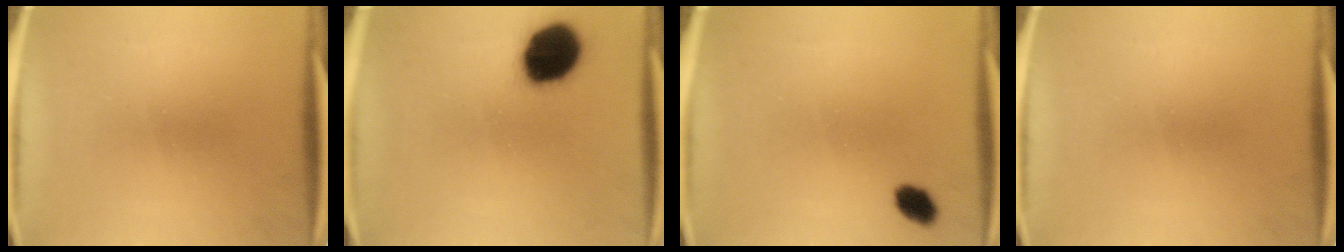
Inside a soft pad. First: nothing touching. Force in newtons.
{"total": 14.8}
{"total": 3.2}
{"total": 0.0}